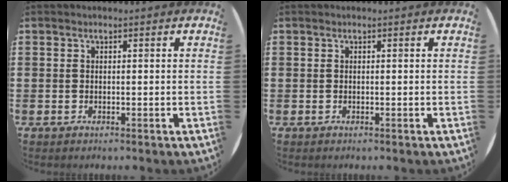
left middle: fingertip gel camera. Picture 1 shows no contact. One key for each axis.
{"total": 0.0}